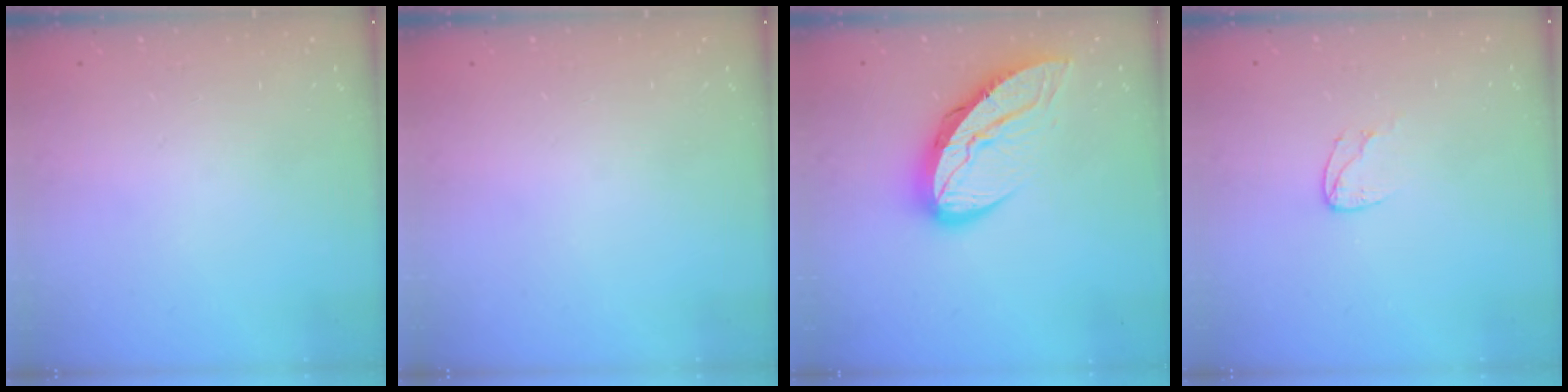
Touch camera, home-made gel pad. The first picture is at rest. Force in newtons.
{"total": 0.0}
{"total": 12.9, "press": 12.9, "slide": 0.9}
{"total": 5.8, "press": 5.8, "slide": 0.5}